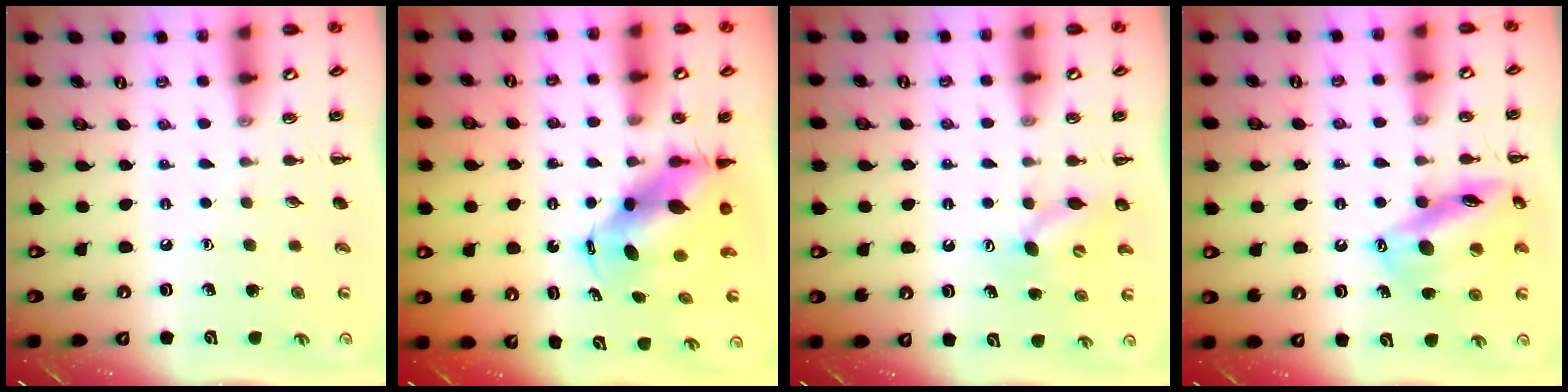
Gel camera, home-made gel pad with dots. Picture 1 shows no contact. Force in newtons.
{"total": 7.1, "press": 6.9, "slide": 1.8}
{"total": 6.3, "press": 6.2, "slide": 1.1}
{"total": 15.1, "press": 14.7, "slide": 3.4}